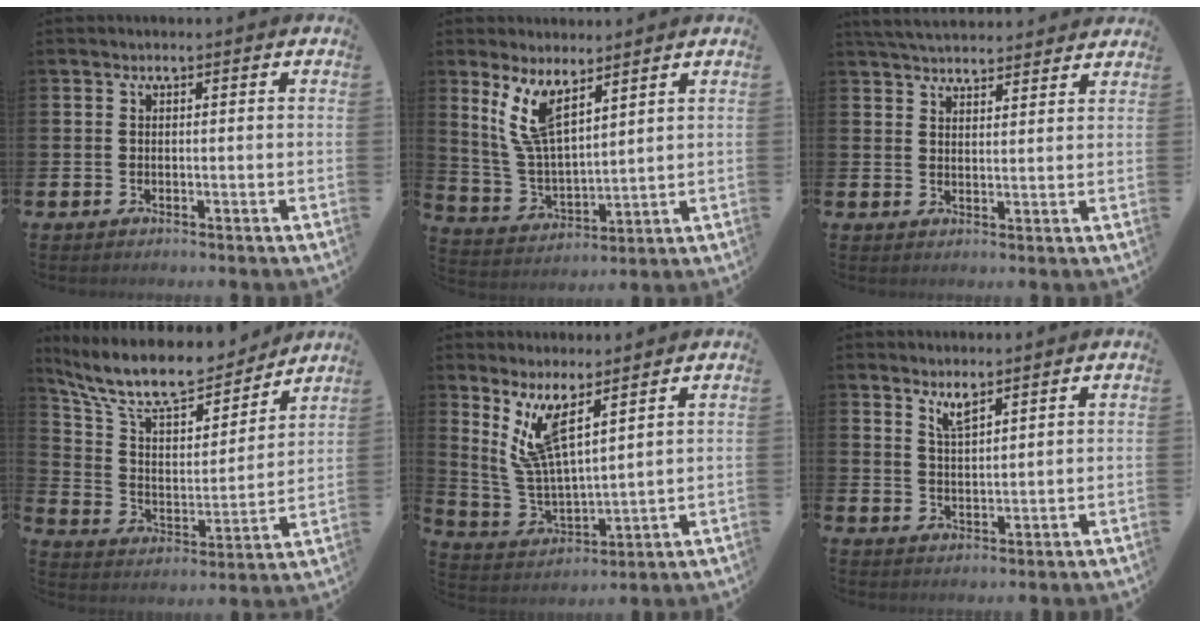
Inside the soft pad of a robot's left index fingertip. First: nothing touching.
{"total": 8.6, "force": [6.1, 2.8, 5.3], "torque": [-0.127, -0.018, 0.114]}
{"total": 4.6, "force": [4.5, 0.7, 0.5], "torque": [-0.022, -0.021, 0.084]}
{"total": 12.0, "force": [10.5, 3.5, 4.5], "torque": [-0.135, -0.064, 0.184]}
{"total": 8.0, "force": [5.8, 1.9, 5.2], "torque": [-0.126, -0.028, 0.104]}
{"total": 4.1, "force": [3.7, 0.5, 1.7], "torque": [-0.031, -0.019, 0.063]}